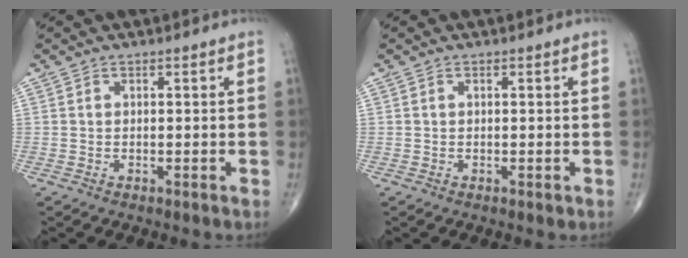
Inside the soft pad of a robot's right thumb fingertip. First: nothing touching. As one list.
[{"total": 0.7, "force": [-0.1, 0.4, 0.6], "torque": [-0.008, -0.001, 0.001]}]